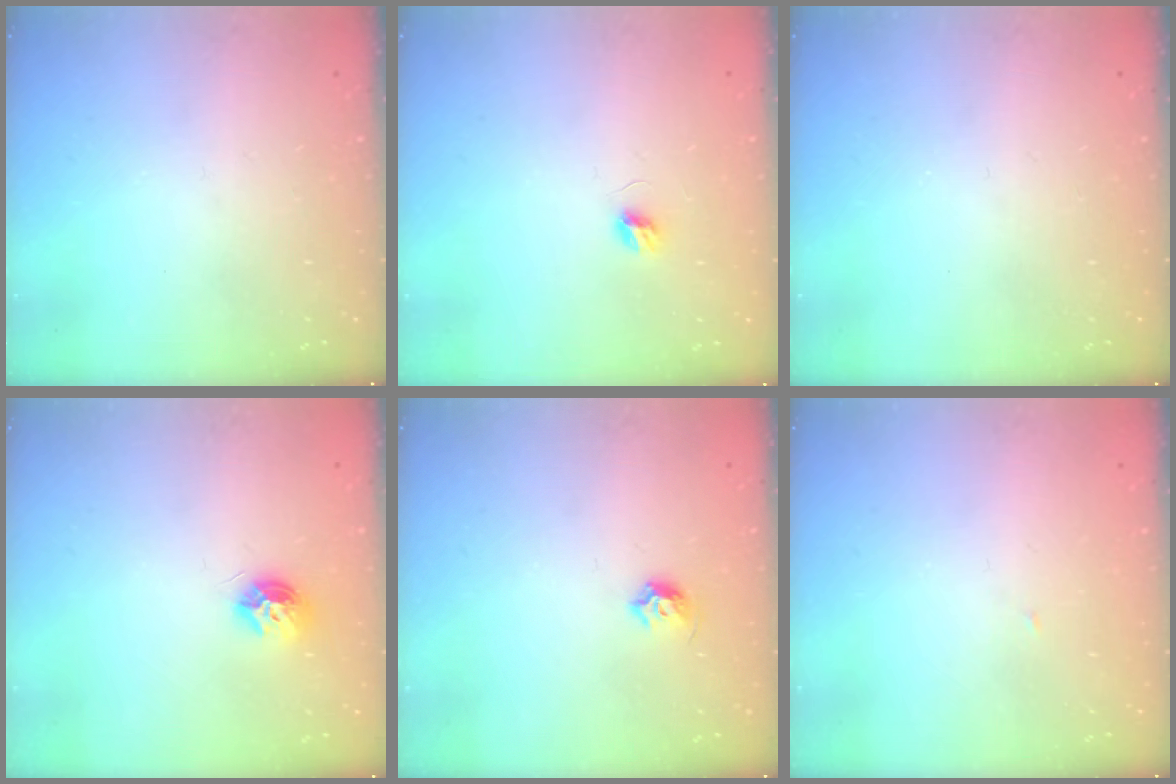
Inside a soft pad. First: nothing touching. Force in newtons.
{"total": 4.6, "press": 4.6, "slide": 0.5}
{"total": 0.0}
{"total": 8.9, "press": 8.9, "slide": 0.2}
{"total": 4.9, "press": 4.8, "slide": 0.9}
{"total": 1.4, "press": 1.4, "slide": 0.0}